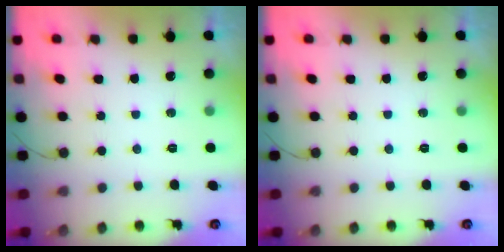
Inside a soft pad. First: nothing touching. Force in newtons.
{"total": 0.0}